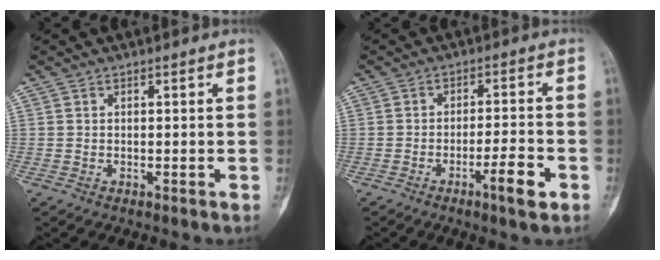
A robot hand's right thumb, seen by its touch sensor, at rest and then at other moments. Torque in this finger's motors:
{"motor_torque": [-0.04, -0.26, 0.43, -0.17, -0.01]}